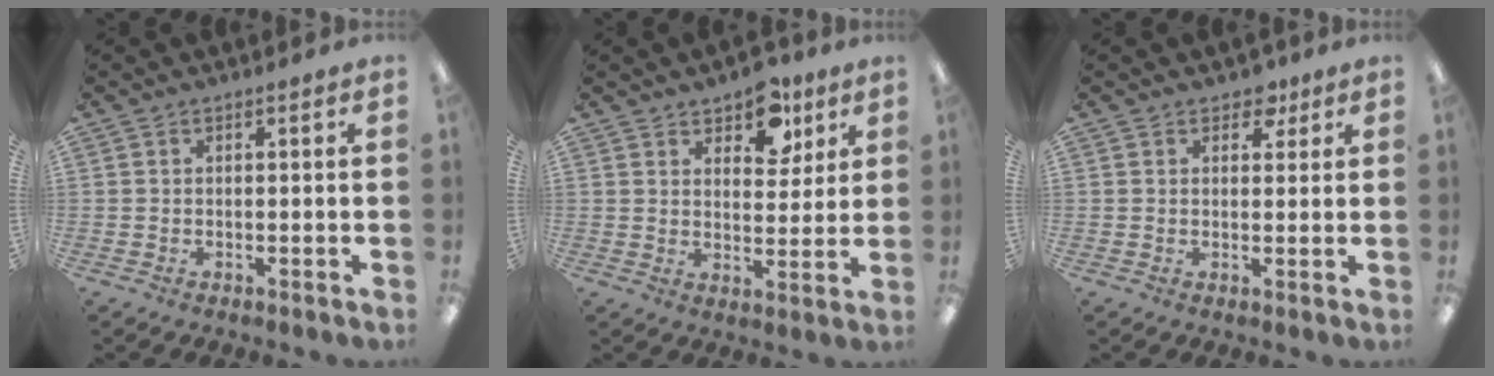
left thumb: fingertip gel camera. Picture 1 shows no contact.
{"total": 9.0, "force": [6.2, 5.0, 4.1], "torque": [-0.045, -0.029, 0.107]}
{"total": 3.2, "force": [2.1, 1.6, 1.8], "torque": [-0.015, -0.007, 0.032]}